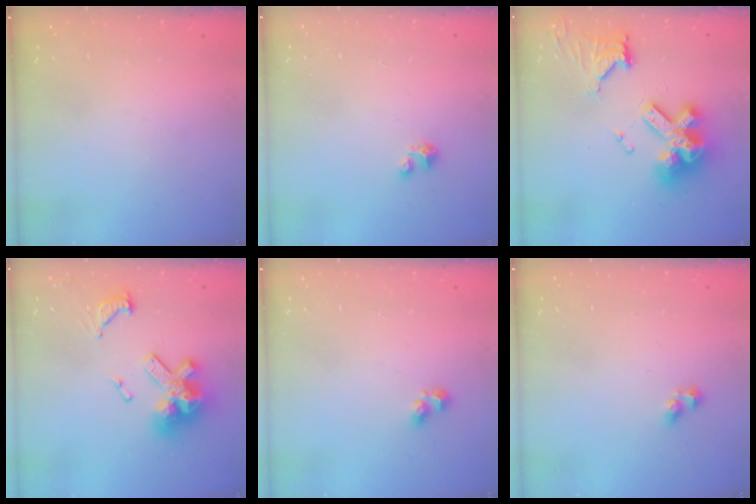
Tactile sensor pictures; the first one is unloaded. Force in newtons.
{"total": 2.1, "press": 2.1, "slide": 0.1}
{"total": 17.4, "press": 17.3, "slide": 1.8}
{"total": 15.7, "press": 15.7, "slide": 1.5}
{"total": 5.2, "press": 4.8, "slide": 1.8}
{"total": 4.5, "press": 4.5, "slide": 0.3}